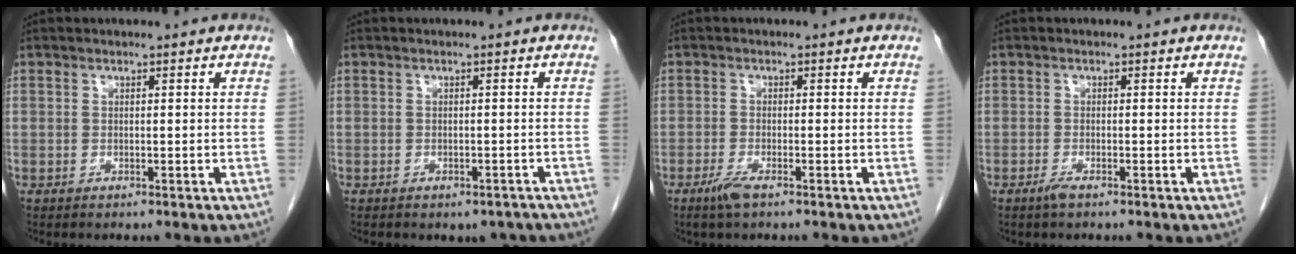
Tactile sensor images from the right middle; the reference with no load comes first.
{"total": 3.4, "force": [-2.9, 1.7, 0.7], "torque": [-0.002, 0.008, -0.034]}
{"total": 2.5, "force": [-1.7, 0.3, 1.8], "torque": [-0.043, -0.005, -0.035]}
{"total": 1.3, "force": [-0.9, 0.1, 0.9], "torque": [-0.022, -0.003, -0.018]}